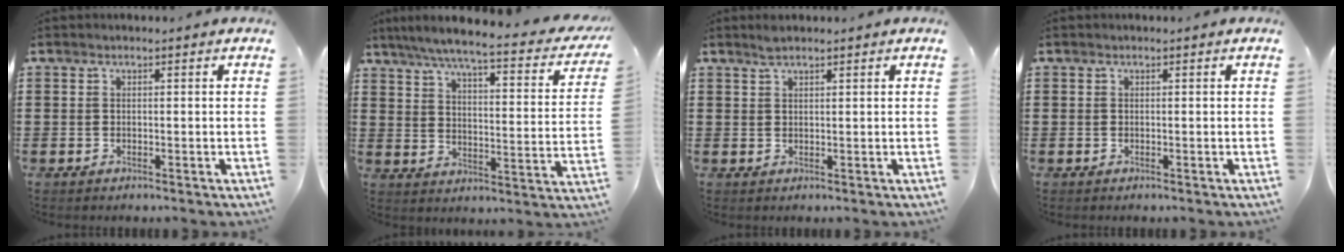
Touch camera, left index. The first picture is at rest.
{"total": 6.1, "force": [5.0, -0.1, 3.5], "torque": [-0.091, -0.039, 0.079]}
{"total": 1.7, "force": [1.4, 0.3, 0.9], "torque": [-0.021, 0.001, 0.027]}
{"total": 0.0}